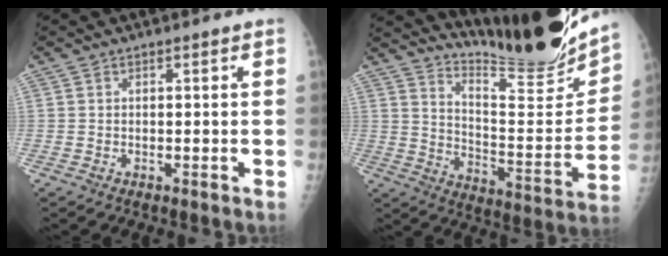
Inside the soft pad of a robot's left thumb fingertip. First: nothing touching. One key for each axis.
{"total": 20.3, "fx": 18.1, "fy": 1.3, "fz": 9.0, "tx": -0.117, "ty": -0.159, "tz": 0.276}